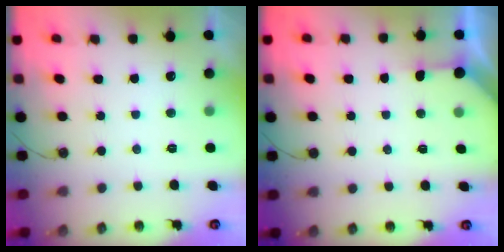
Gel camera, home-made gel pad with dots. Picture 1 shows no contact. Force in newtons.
{"total": 2.7, "press": 2.7, "slide": 0.4}